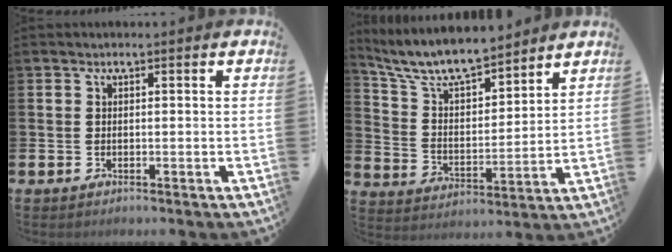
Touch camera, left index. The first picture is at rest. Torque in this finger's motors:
{"motor_torque": [0.46, -0.71, 0.66, 0.21]}